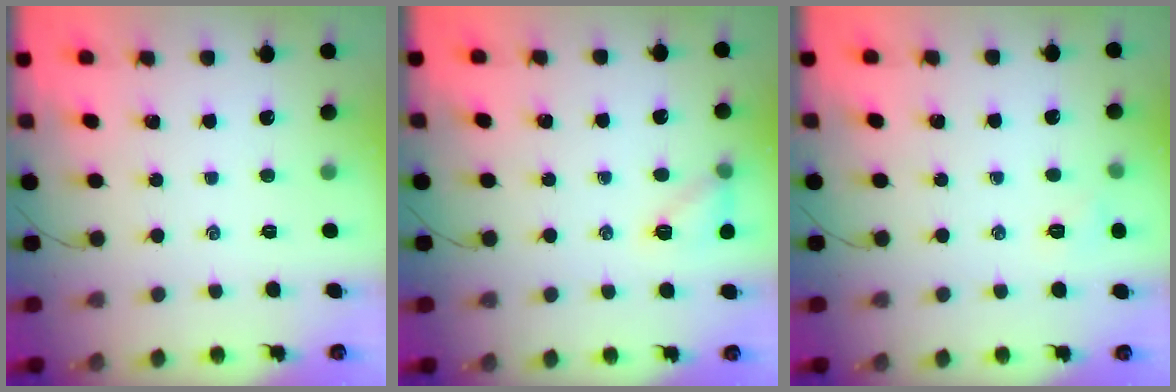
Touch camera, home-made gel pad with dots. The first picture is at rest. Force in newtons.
{"total": 8.7, "press": 8.5, "slide": 1.8}
{"total": 5.4, "press": 5.3, "slide": 1.3}